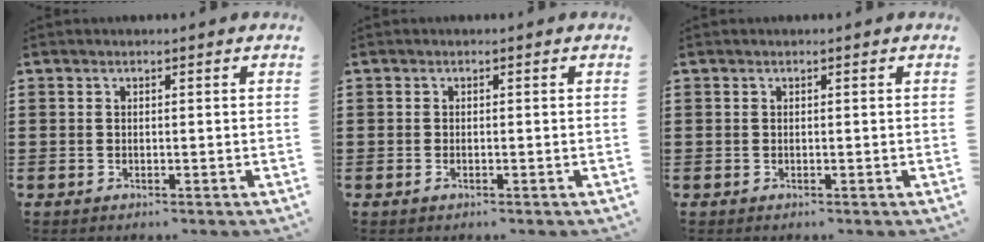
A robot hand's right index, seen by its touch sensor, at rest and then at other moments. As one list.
[{"total": 0.6, "force": [-0.2, 0.2, 0.4], "torque": [-0.010, -0.003, -0.004]}, {"total": 0.0}]